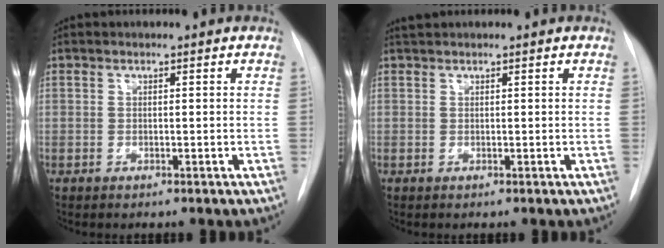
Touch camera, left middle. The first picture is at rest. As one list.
[{"total": 0.8, "force": [0.8, -0.1, 0.2], "torque": [-0.010, 0.011, 0.020]}]